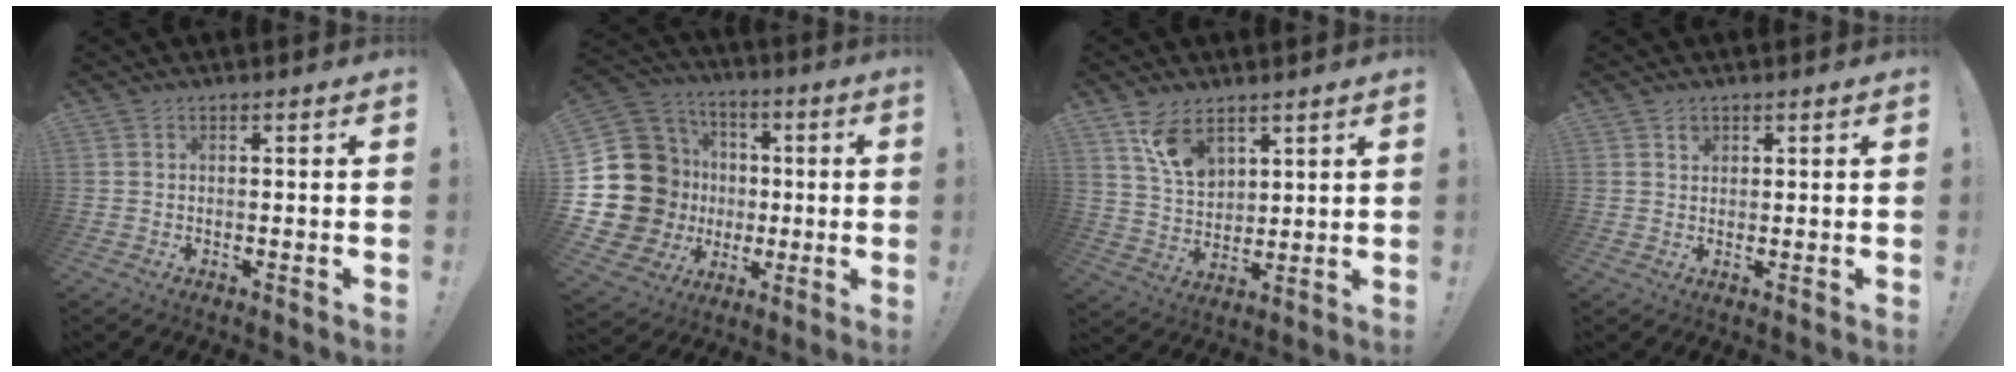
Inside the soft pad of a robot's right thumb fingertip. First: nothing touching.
{"total": 22.0, "force": [0.1, 19.0, 11.1], "torque": [-0.229, -0.002, 0.055]}
{"total": 10.6, "force": [6.9, 6.0, 5.4], "torque": [-0.093, -0.036, 0.134]}
{"total": 1.4, "force": [0.8, 1.1, 0.3], "torque": [0.013, -0.007, 0.012]}